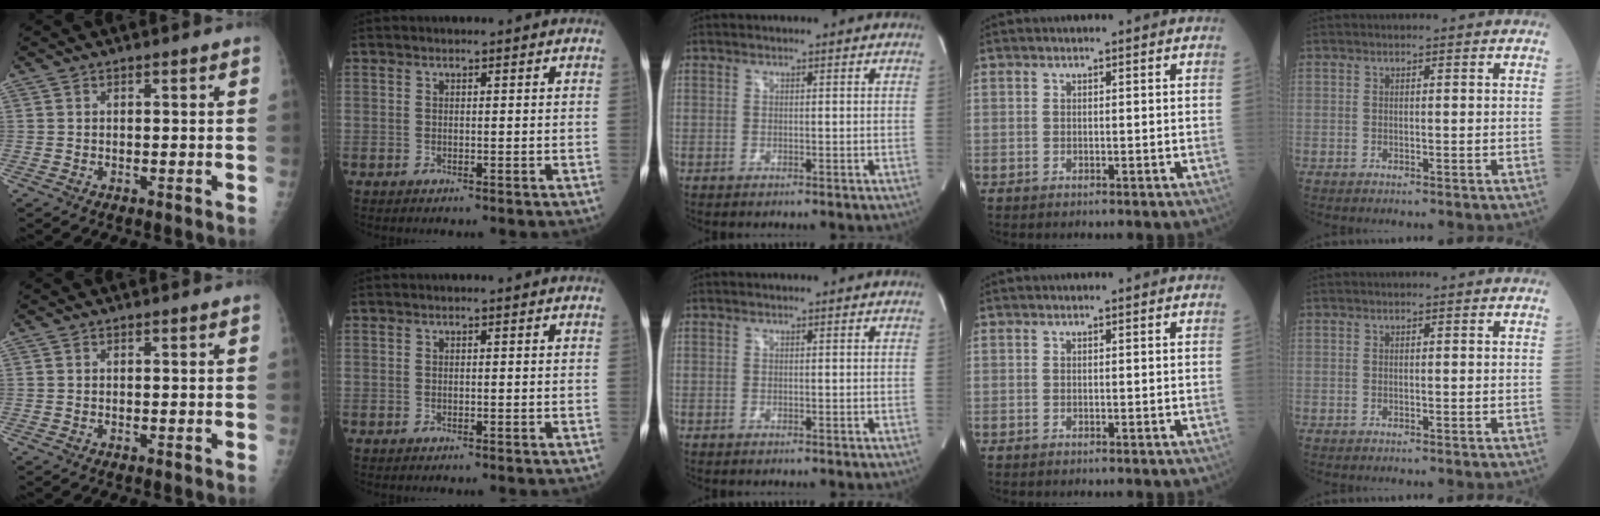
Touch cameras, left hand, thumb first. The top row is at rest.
{}